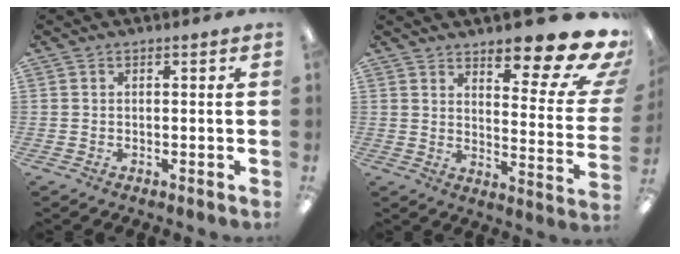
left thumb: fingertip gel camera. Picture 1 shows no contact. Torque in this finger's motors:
{"motor_torque": [0.38, 0.38, 1.43, -1.22, 0.08]}